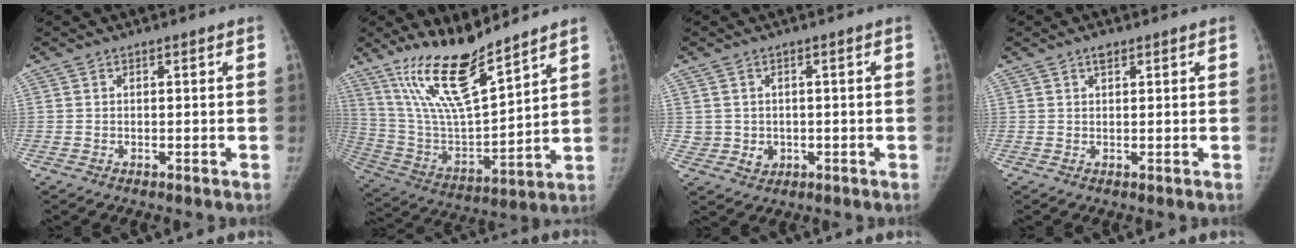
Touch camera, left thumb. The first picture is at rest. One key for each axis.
{"total": 17.7, "fx": 13.1, "fy": 3.9, "fz": 11.2, "tx": -0.186, "ty": -0.077, "tz": 0.259}
{"total": 3.8, "fx": -0.1, "fy": 3.7, "fz": 1.1, "tx": -0.005, "ty": 0.002, "tz": 0.009}
{"total": 1.5, "fx": 1.0, "fy": 0.7, "fz": 0.9, "tx": -0.010, "ty": -0.003, "tz": 0.014}